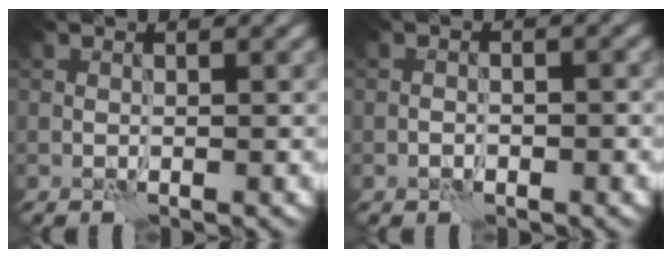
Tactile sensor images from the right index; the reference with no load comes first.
{"total": 1.4, "force": [-0.8, 0.7, 0.9], "torque": [-0.012, 0.006, -0.016]}